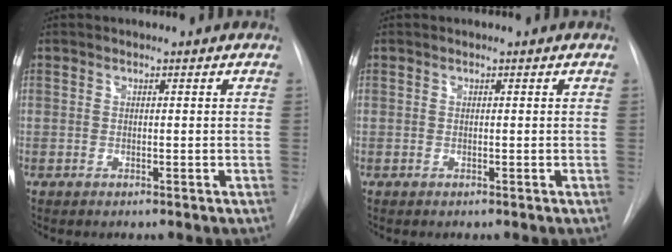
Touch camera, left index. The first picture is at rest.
{"total": 0.0}